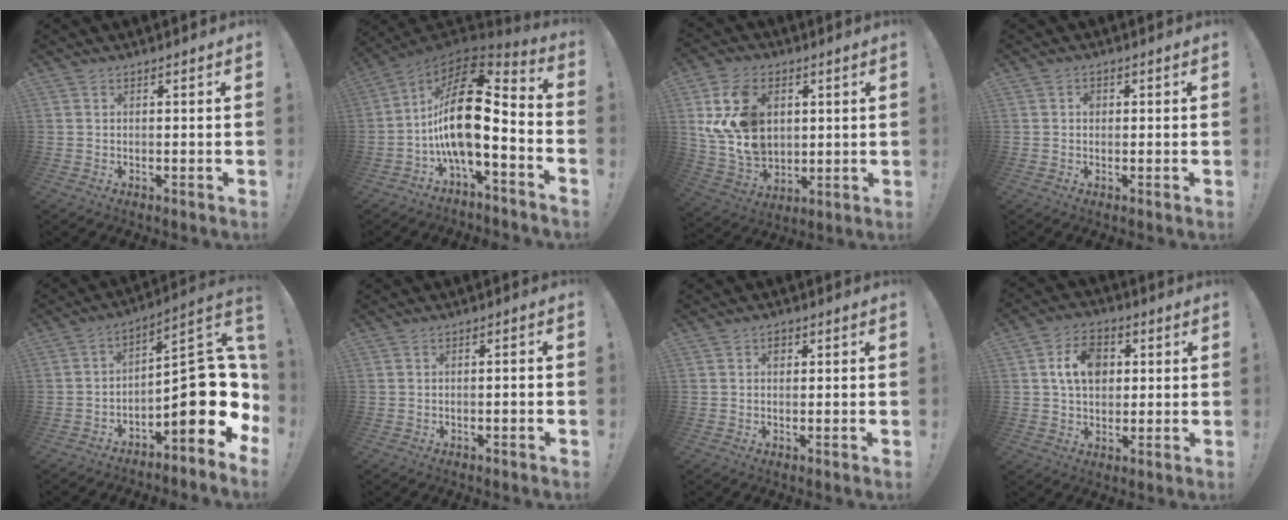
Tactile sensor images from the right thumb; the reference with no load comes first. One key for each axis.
{"total": 19.2, "fx": -0.7, "fy": 7.5, "fz": 17.7, "tx": -0.325, "ty": -0.001, "tz": -0.016}
{"total": 18.1, "fx": 4.9, "fy": 13.1, "fz": 11.4, "tx": -0.226, "ty": -0.021, "tz": 0.096}
{"total": 1.6, "fx": 0.0, "fy": 1.3, "fz": 0.8, "tx": -0.004, "ty": 0.000, "tz": -0.004}
{"total": 17.9, "fx": -3.3, "fy": 6.9, "fz": 16.2, "tx": -0.221, "ty": 0.009, "tz": -0.045}
{"total": 1.3, "fx": -0.8, "fy": -0.2, "fz": 1.0, "tx": -0.015, "ty": 0.002, "tz": -0.015}
{"total": 1.2, "fx": 0.5, "fy": 0.9, "fz": 0.5, "tx": 0.003, "ty": -0.002, "tz": 0.005}
{"total": 10.4, "fx": 2.5, "fy": 7.7, "fz": 6.6, "tx": -0.099, "ty": 0.007, "tz": 0.047}